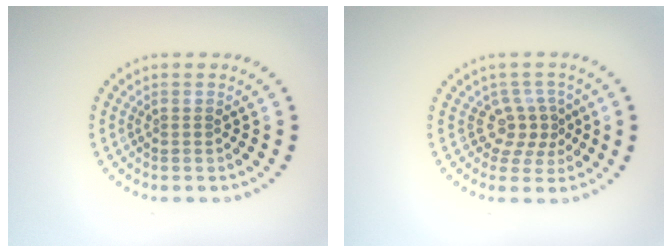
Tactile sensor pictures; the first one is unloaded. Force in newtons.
{"total": 2.7, "press": 1.9, "slide": 1.9}